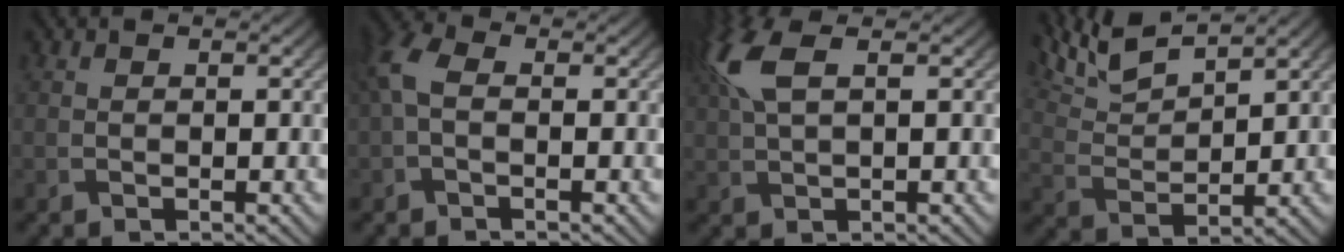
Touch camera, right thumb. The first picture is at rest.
{"total": 3.8, "force": [-0.4, 2.1, 3.1], "torque": [-0.083, 0.009, -0.019]}
{"total": 6.3, "force": [2.3, 2.2, 5.5], "torque": [-0.145, 0.019, 0.043]}
{"total": 7.9, "force": [6.3, 1.7, 4.5], "torque": [-0.102, 0.014, 0.126]}